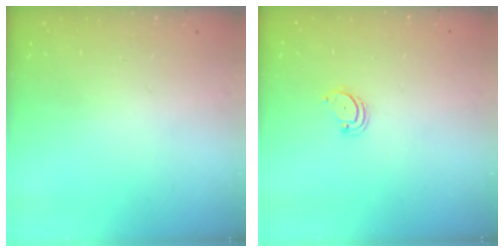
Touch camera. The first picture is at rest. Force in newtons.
{"total": 2.2, "press": 2.2, "slide": 0.3}